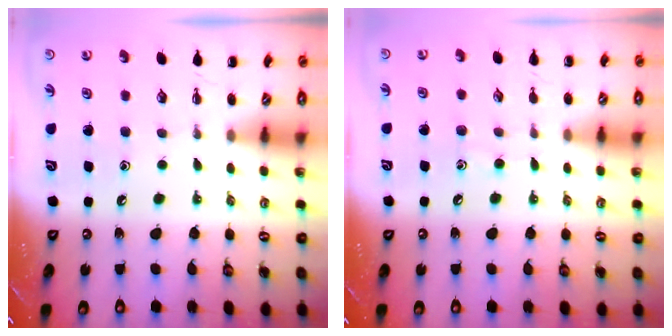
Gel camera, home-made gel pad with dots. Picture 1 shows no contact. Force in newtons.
{"total": 4.8, "press": 4.5, "slide": 1.5}